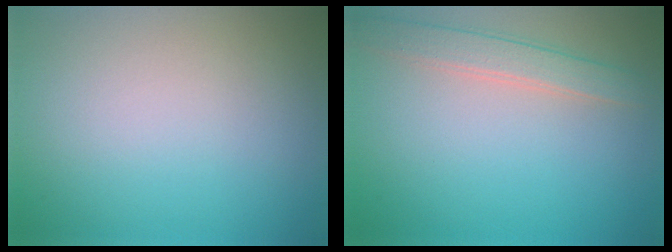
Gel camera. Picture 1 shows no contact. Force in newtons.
{"total": 2.6, "press": 2.6, "slide": 0.1}